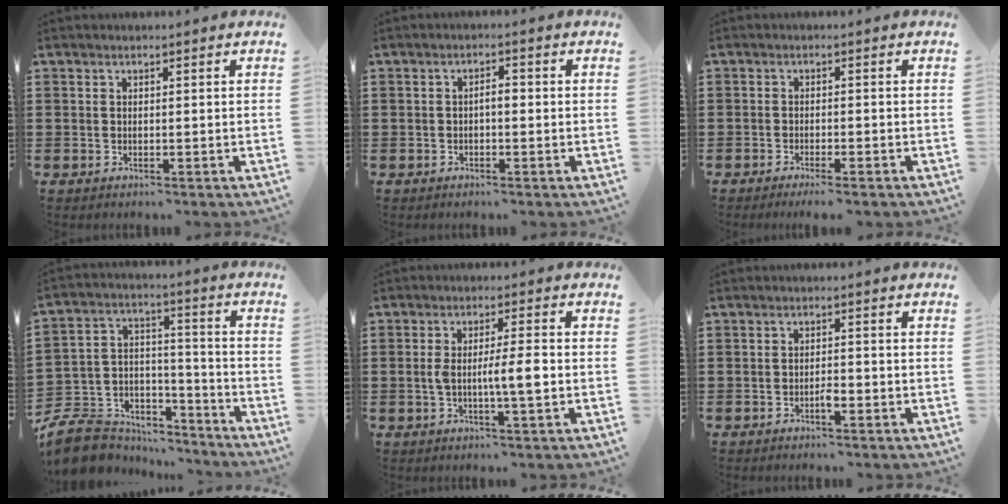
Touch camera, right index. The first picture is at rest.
{"total": 1.8, "force": [-0.4, 0.6, 1.7], "torque": [-0.032, 0.003, -0.010]}
{"total": 1.6, "force": [-1.4, -0.1, 0.9], "torque": [-0.014, -0.002, -0.024]}
{"total": 7.9, "force": [-6.9, 3.7, 1.0], "torque": [-0.038, 0.005, -0.130]}
{"total": 5.6, "force": [-0.7, 0.7, 5.5], "torque": [-0.112, -0.004, -0.021]}
{"total": 2.0, "force": [-1.0, 0.6, 1.6], "torque": [-0.029, 0.001, -0.017]}